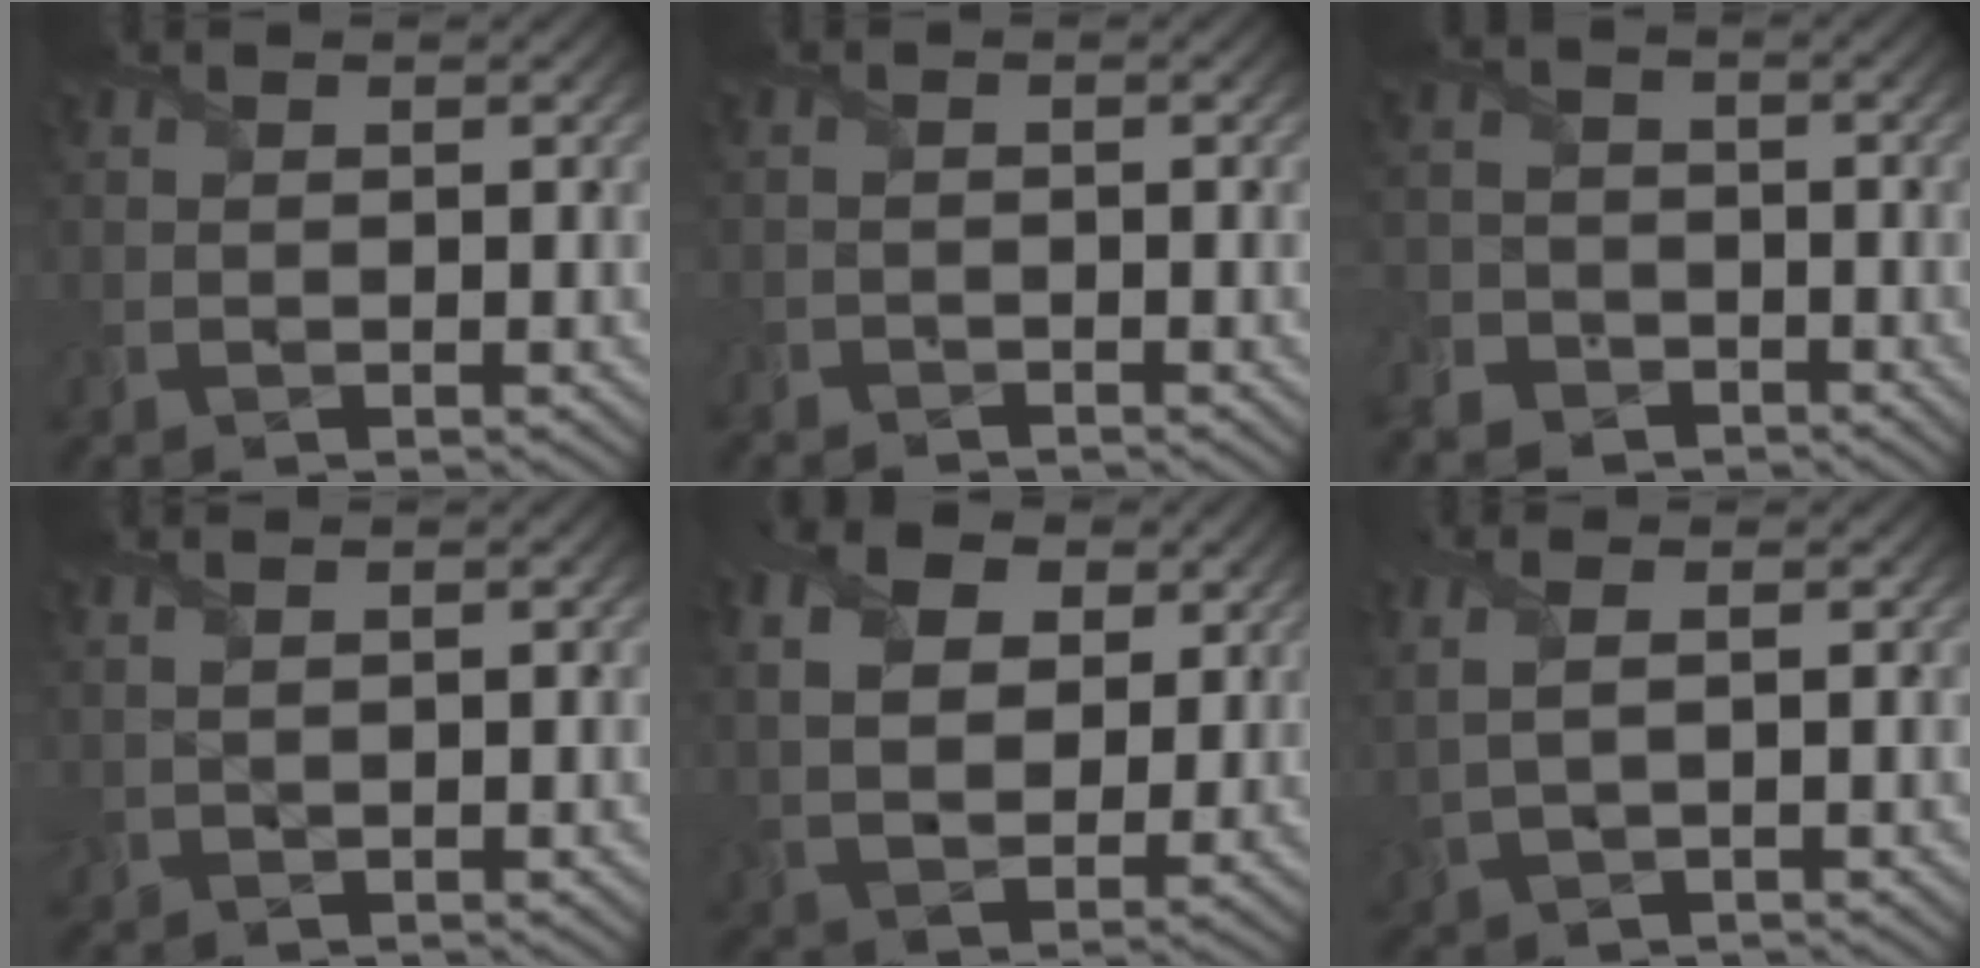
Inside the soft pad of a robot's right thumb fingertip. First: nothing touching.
{"total": 1.3, "force": [-1.2, 0.2, -0.4], "torque": [0.014, 0.001, -0.027]}
{"total": 5.9, "force": [-4.2, 4.1, 0.7], "torque": [-0.027, -0.015, -0.092]}
{"total": 1.4, "force": [1.2, 0.2, 0.8], "torque": [-0.024, 0.003, 0.031]}
{"total": 11.2, "force": [4.6, 7.2, 7.3], "torque": [-0.184, 0.009, 0.083]}
{"total": 3.5, "force": [1.4, 1.3, 2.9], "torque": [-0.082, 0.005, 0.034]}